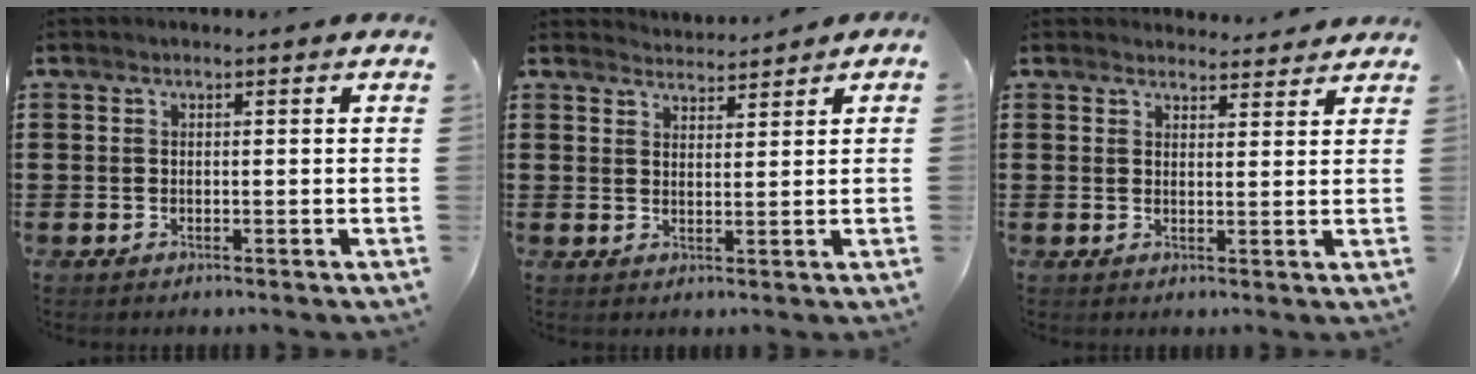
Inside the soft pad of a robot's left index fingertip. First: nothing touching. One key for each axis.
{"total": 2.4, "fx": 2.4, "fy": 0.2, "fz": -0.3, "tx": -0.001, "ty": -0.003, "tz": 0.046}
{"total": 3.0, "fx": 3.0, "fy": 0.6, "fz": 0.3, "tx": -0.005, "ty": -0.011, "tz": 0.054}